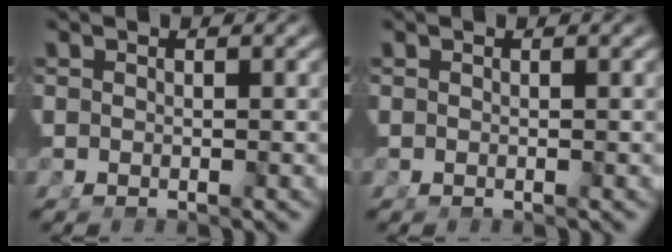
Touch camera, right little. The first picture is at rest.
{"total": 0.0}